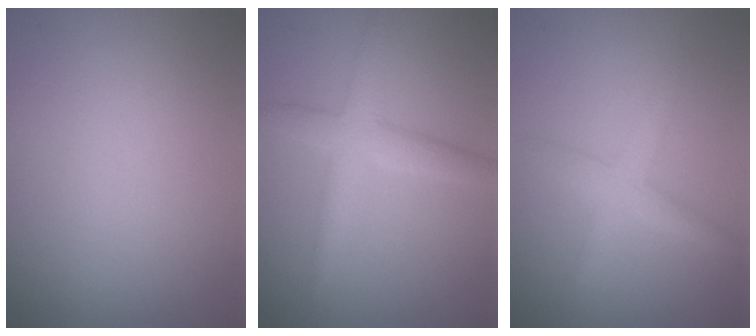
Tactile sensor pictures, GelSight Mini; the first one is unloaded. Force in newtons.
{"total": 3.4, "press": 3.4, "slide": 0.1}
{"total": 2.4, "press": 2.4, "slide": 0.0}